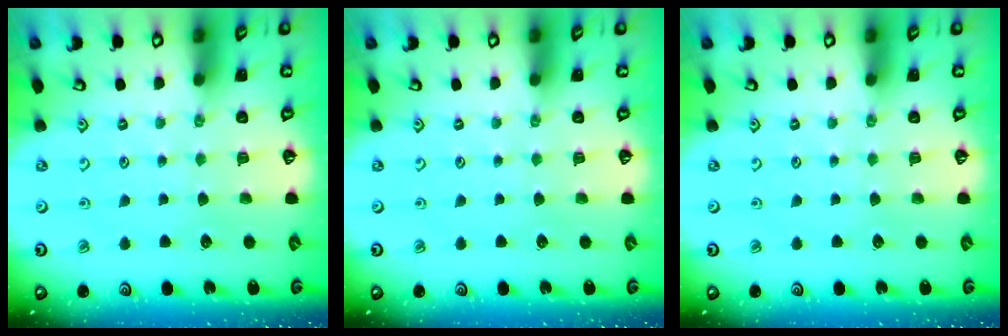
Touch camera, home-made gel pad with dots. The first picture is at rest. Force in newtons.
{"total": 0.0}
{"total": 0.0}